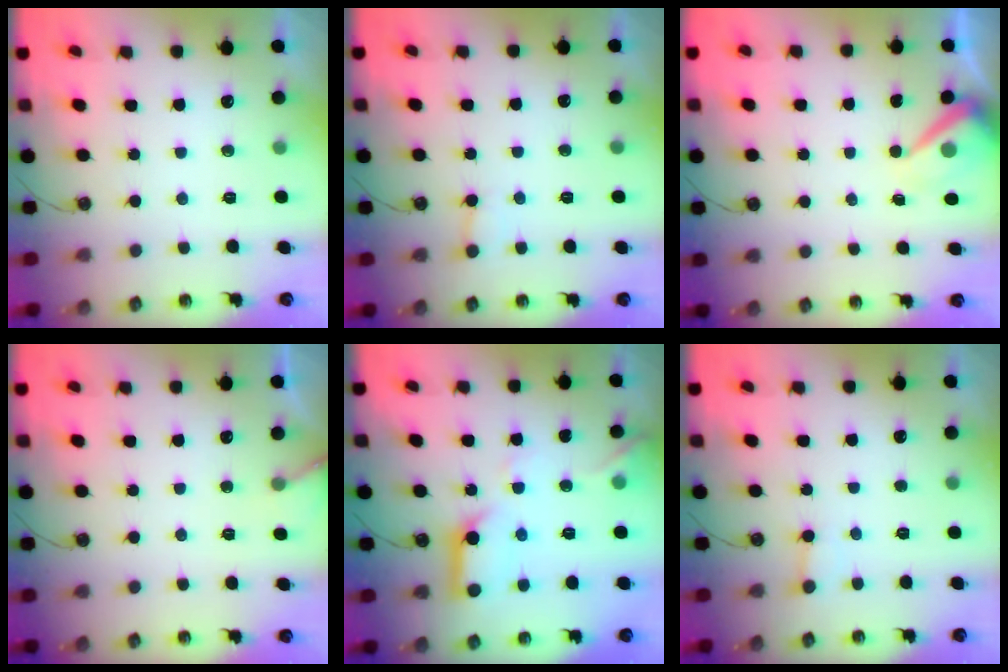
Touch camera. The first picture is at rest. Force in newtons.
{"total": 5.9, "press": 5.8, "slide": 0.6}
{"total": 7.4, "press": 7.3, "slide": 1.0}
{"total": 4.9, "press": 4.9, "slide": 0.3}
{"total": 14.0, "press": 14.0, "slide": 1.6}
{"total": 3.0, "press": 3.0, "slide": 0.2}